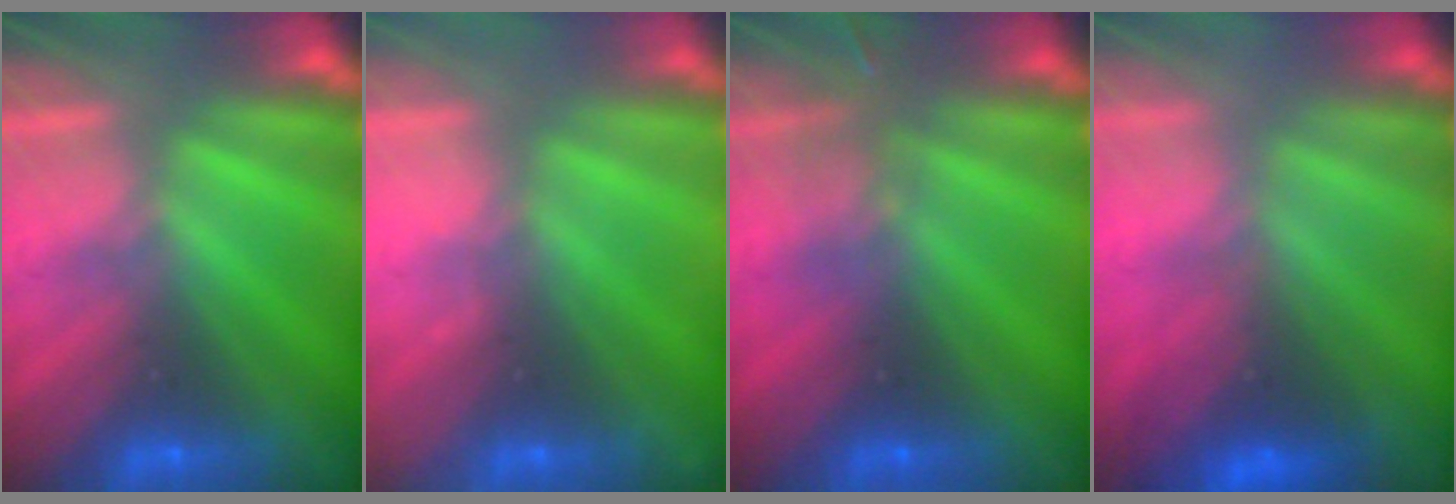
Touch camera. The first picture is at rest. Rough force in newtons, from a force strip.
{"total": 2.3}
{"total": 2.7}
{"total": 2.5}